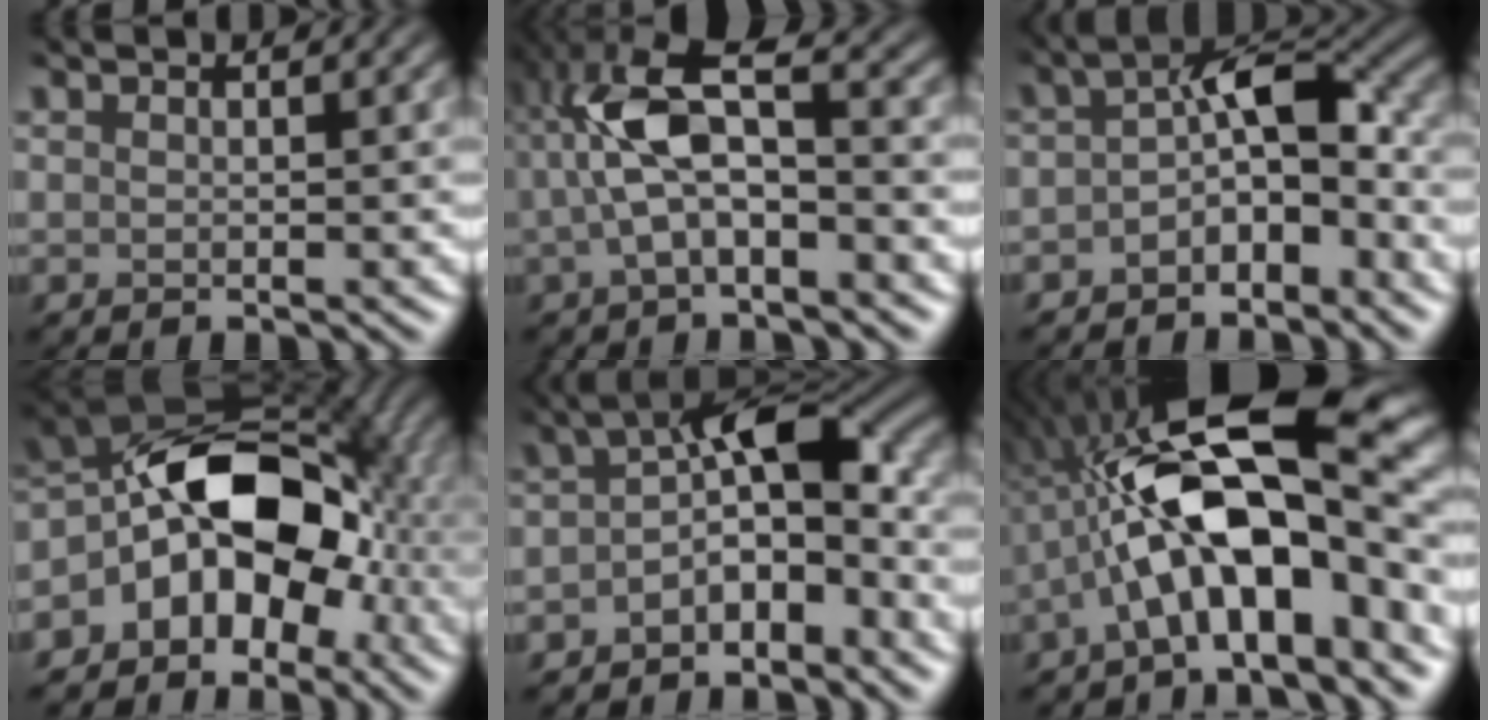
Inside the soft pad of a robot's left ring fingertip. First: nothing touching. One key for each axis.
{"total": 6.4, "fx": -1.2, "fy": 2.6, "fz": 5.7, "tx": -0.131, "ty": 0.013, "tz": -0.023}
{"total": 5.2, "fx": -3.1, "fy": 2.3, "fz": 3.5, "tx": -0.054, "ty": 0.010, "tz": -0.054}
{"total": 10.2, "fx": -4.1, "fy": 6.6, "fz": 6.7, "tx": -0.088, "ty": 0.010, "tz": -0.082}
{"total": 5.8, "fx": -2.8, "fy": 2.6, "fz": 4.4, "tx": -0.068, "ty": 0.015, "tz": -0.052}
{"total": 14.5, "fx": -3.1, "fy": 5.9, "fz": 12.9, "tx": -0.220, "ty": 0.016, "tz": -0.051}